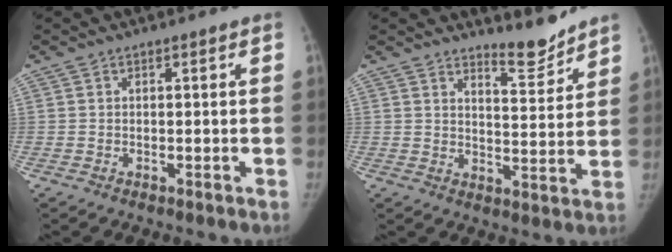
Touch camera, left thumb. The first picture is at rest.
{"total": 6.3, "force": [5.9, 1.1, 1.9], "torque": [-0.005, -0.056, 0.096]}